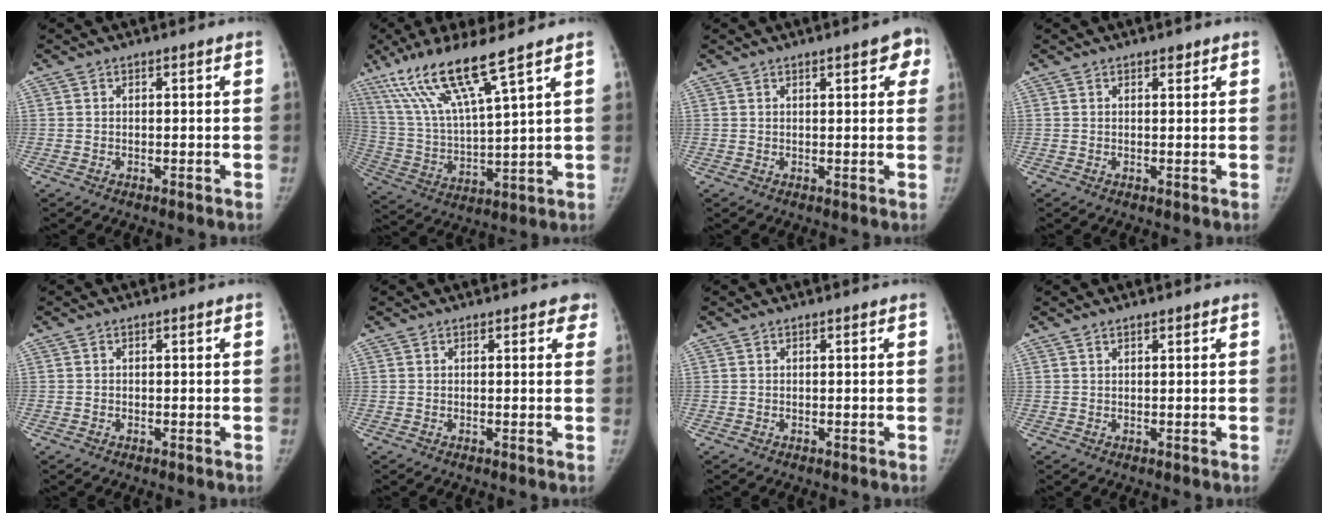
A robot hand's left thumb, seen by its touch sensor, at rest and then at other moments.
{"total": 15.8, "force": [10.1, 1.6, 12.0], "torque": [-0.242, -0.041, 0.203]}
{"total": 5.1, "force": [2.4, 1.7, 4.1], "torque": [-0.031, -0.002, 0.022]}
{"total": 1.1, "force": [0.8, 0.5, 0.6], "torque": [-0.004, -0.004, 0.010]}
{"total": 0.0}
{"total": 2.2, "force": [1.5, 1.2, 1.2], "torque": [0.011, -0.002, 0.009]}
{"total": 0.0}
{"total": 0.9, "force": [0.7, 0.3, 0.5], "torque": [-0.008, -0.002, 0.012]}